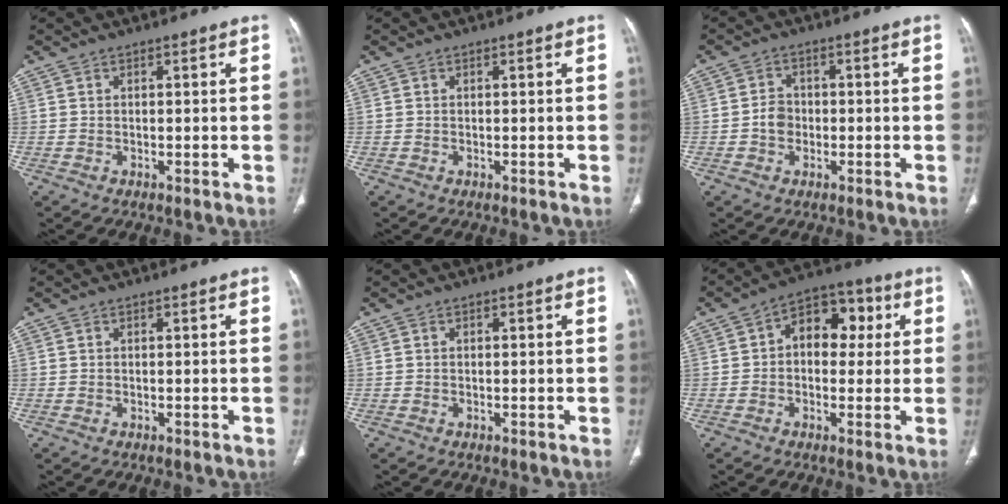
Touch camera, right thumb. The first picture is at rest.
{"total": 0.0}
{"total": 3.5, "force": [-0.7, 2.9, 1.8], "torque": [-0.019, 0.012, -0.018]}
{"total": 0.0}
{"total": 0.0}
{"total": 10.6, "force": [1.8, 7.3, 7.6], "torque": [-0.063, 0.026, 0.017]}